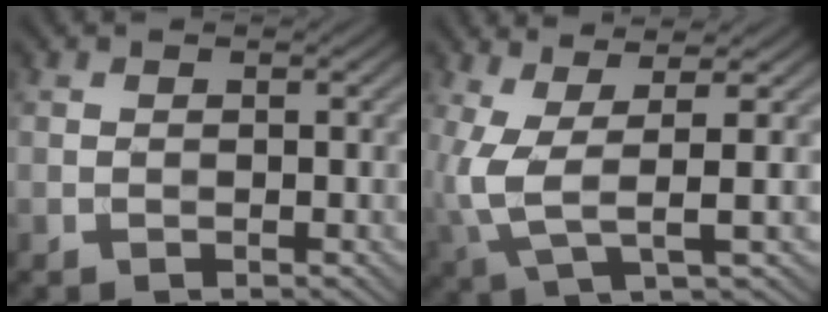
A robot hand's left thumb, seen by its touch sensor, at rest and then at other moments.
{"total": 6.2, "force": [0.5, 1.5, 6.0], "torque": [-0.145, 0.004, 0.010]}